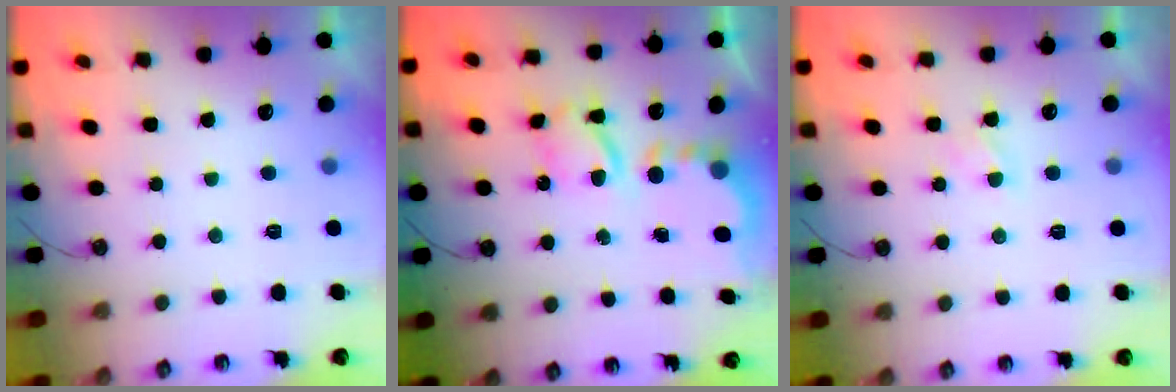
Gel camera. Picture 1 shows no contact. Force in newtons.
{"total": 7.6, "press": 7.6, "slide": 0.3}
{"total": 2.4, "press": 2.4, "slide": 0.3}